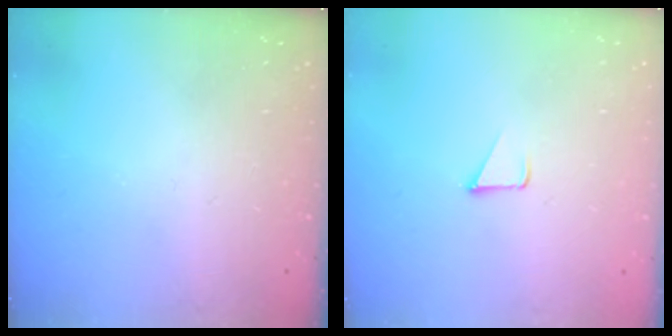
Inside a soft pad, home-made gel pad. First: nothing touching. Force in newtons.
{"total": 1.7, "press": 1.7, "slide": 0.1}